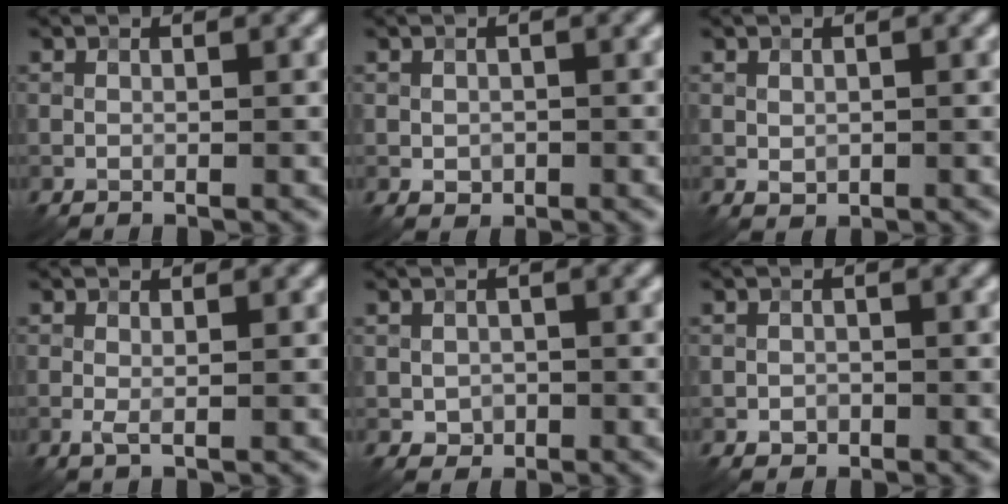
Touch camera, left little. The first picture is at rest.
{"total": 1.1, "force": [-0.2, 1.0, 0.5], "torque": [-0.007, -0.003, -0.004]}
{"total": 0.8, "force": [0.0, 0.7, 0.5], "torque": [-0.008, -0.004, 0.003]}
{"total": 1.0, "force": [-0.1, 0.1, 1.0], "torque": [-0.022, -0.001, -0.001]}
{"total": 1.5, "force": [-0.3, 1.3, 0.6], "torque": [-0.008, -0.004, -0.007]}
{"total": 1.0, "force": [-0.4, 0.8, 0.3], "torque": [-0.002, -0.001, -0.009]}